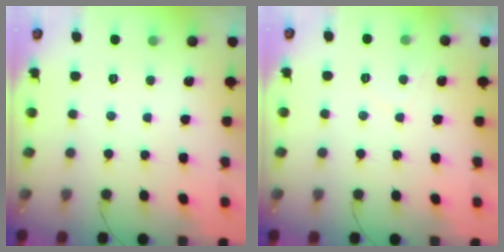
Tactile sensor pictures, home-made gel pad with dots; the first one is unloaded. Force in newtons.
{"total": 0.8, "press": 0.6, "slide": 0.6}